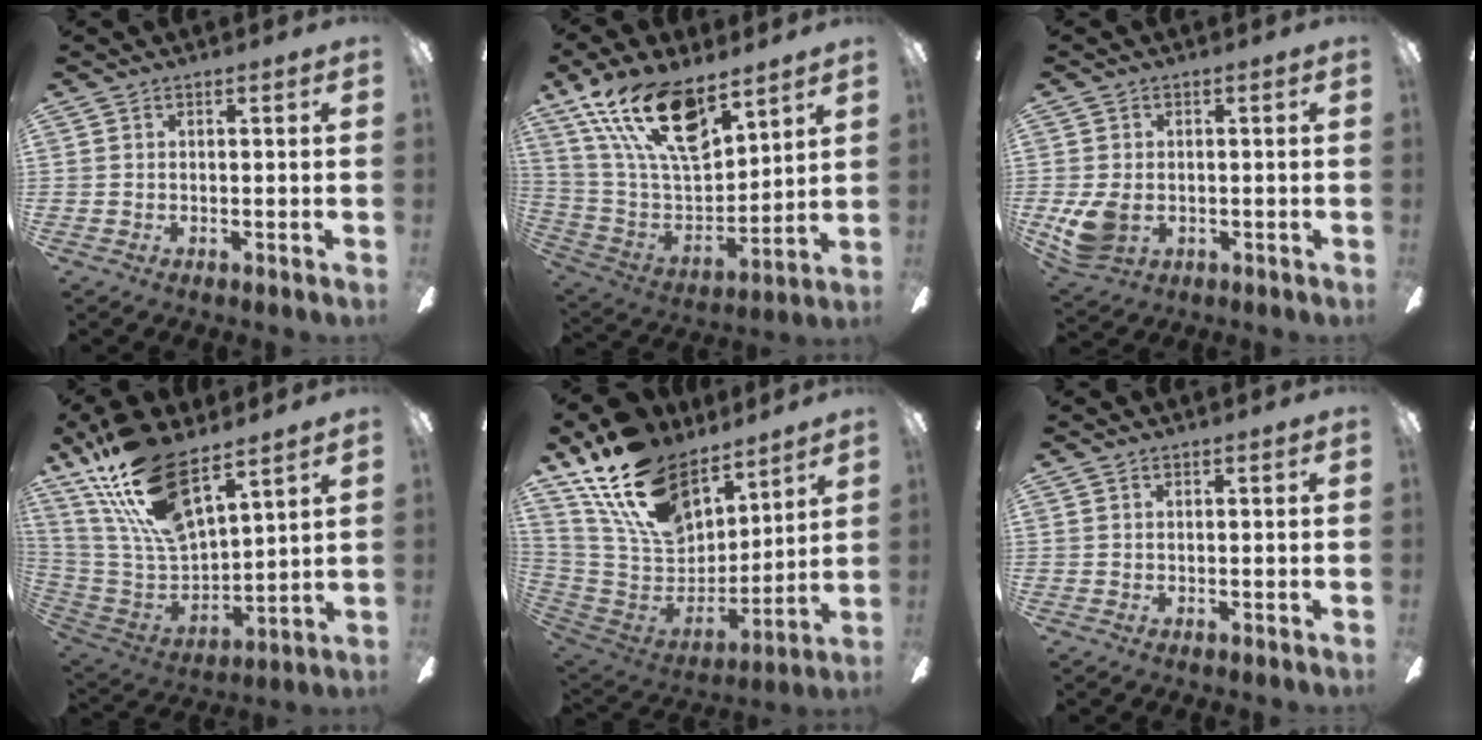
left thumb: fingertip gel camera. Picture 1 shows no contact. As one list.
[{"total": 22.2, "force": [14.2, 9.5, 14.2], "torque": [-0.280, -0.082, 0.250]}, {"total": 7.2, "force": [-1.2, 4.8, 5.2], "torque": [-0.122, -0.001, -0.019]}, {"total": 22.1, "force": [14.6, 8.7, 14.0], "torque": [-0.302, -0.086, 0.259]}, {"total": 22.5, "force": [14.9, 12.6, 11.3], "torque": [-0.224, -0.082, 0.278]}, {"total": 0.6, "force": [0.3, 0.3, 0.5], "torque": [-0.002, -0.001, 0.005]}]